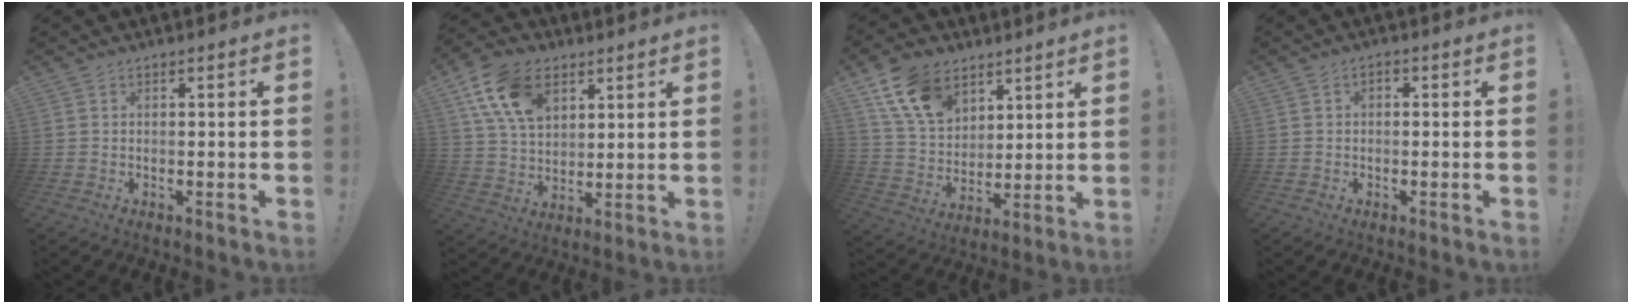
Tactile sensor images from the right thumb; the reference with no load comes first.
{"total": 16.1, "force": [7.6, 10.7, 9.2], "torque": [-0.156, -0.025, 0.146]}
{"total": 14.9, "force": [8.7, 9.7, 7.1], "torque": [-0.132, -0.036, 0.171]}
{"total": 1.4, "force": [-1.0, 0.7, 0.5], "torque": [-0.014, 0.008, -0.018]}